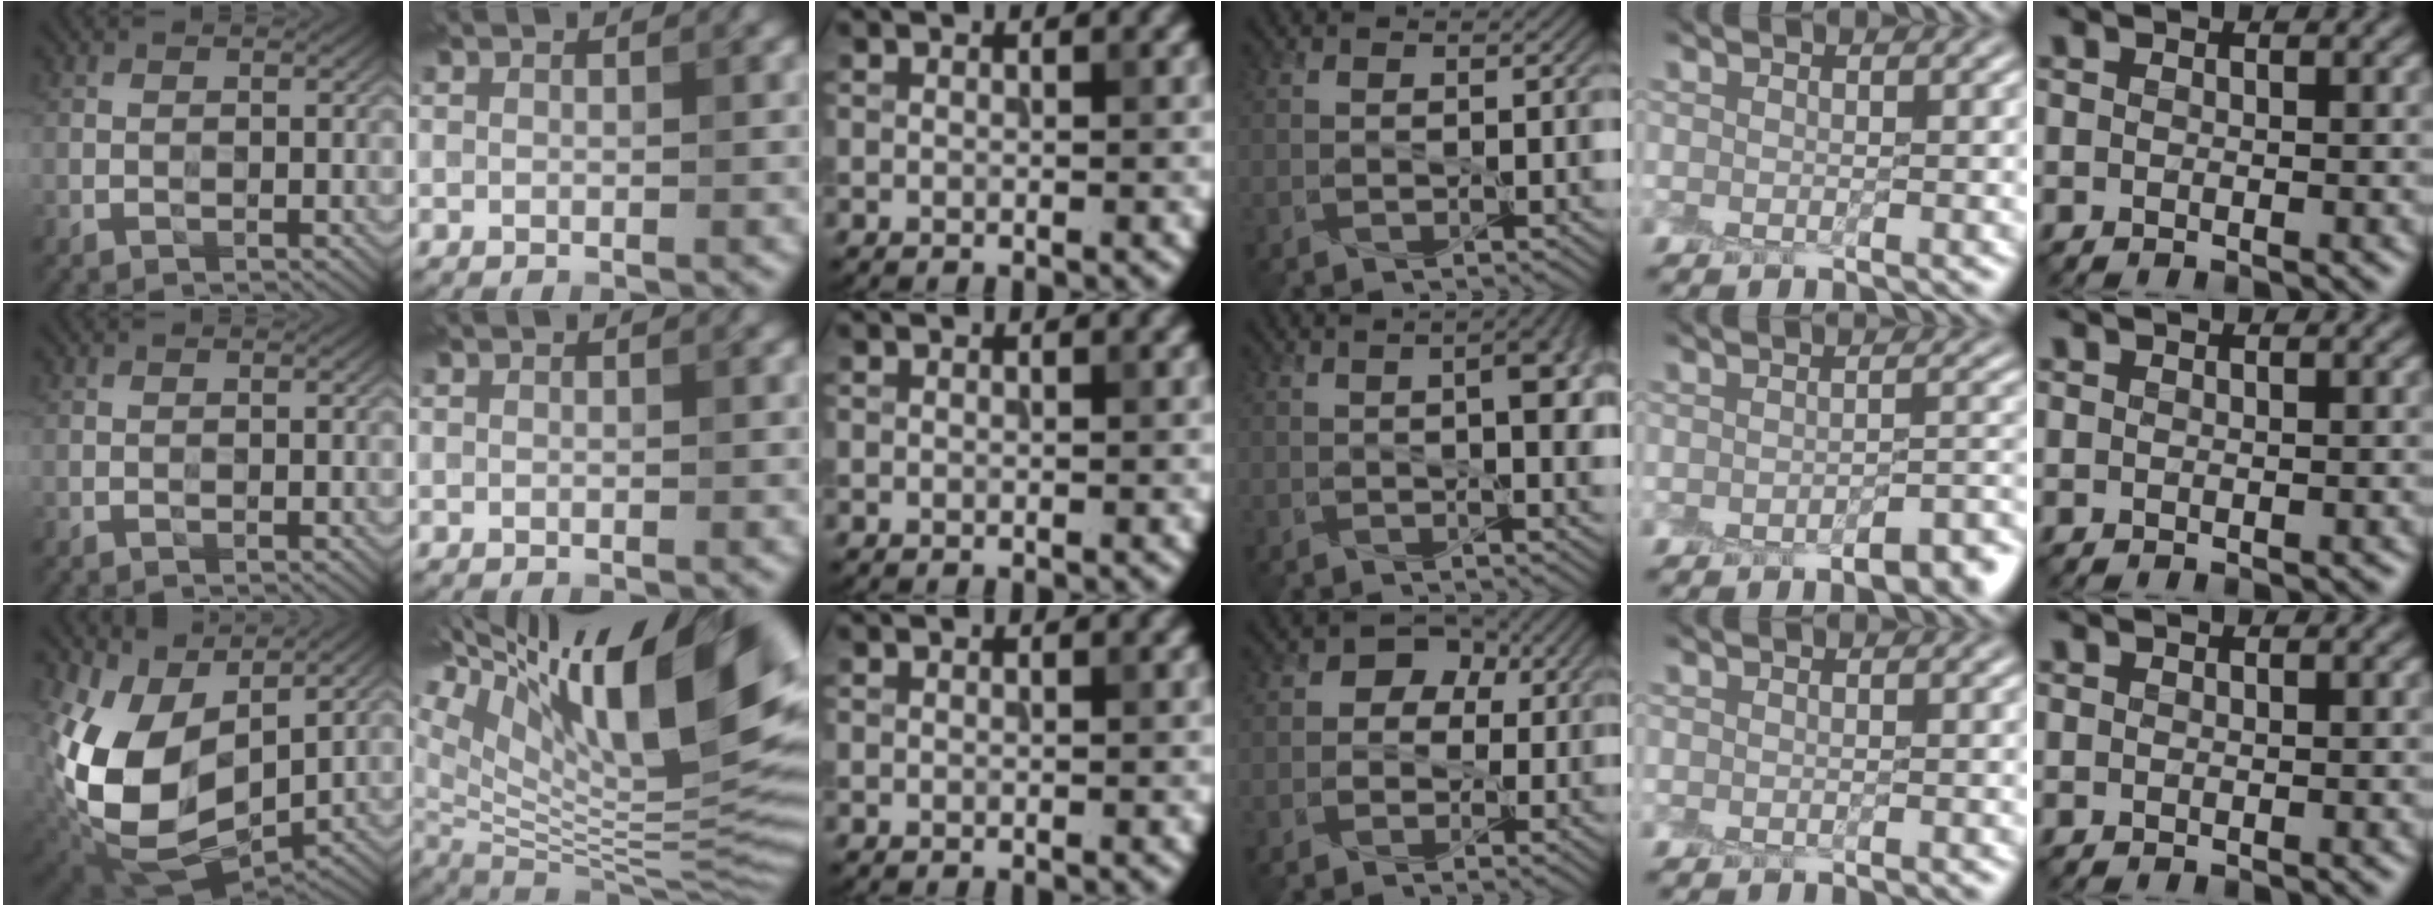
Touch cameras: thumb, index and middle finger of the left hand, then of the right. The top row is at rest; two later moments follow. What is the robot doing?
{"motion": "peel", "object": "cling film"}